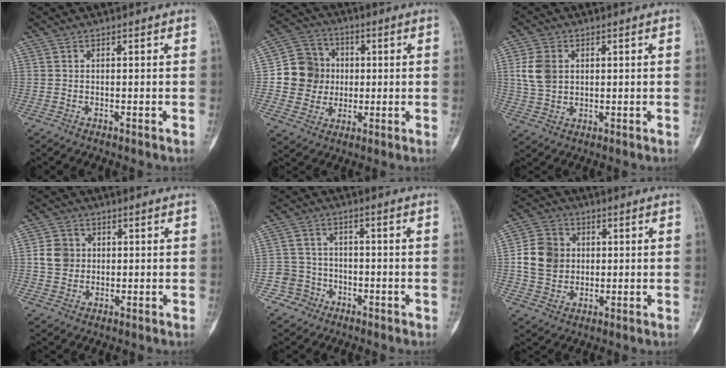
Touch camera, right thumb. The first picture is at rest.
{"total": 12.1, "force": [0.2, 11.4, 4.2], "torque": [-0.035, 0.018, 0.005]}
{"total": 7.0, "force": [1.3, 5.4, 4.3], "torque": [-0.074, -0.001, 0.026]}
{"total": 5.8, "force": [0.5, 5.2, 2.4], "torque": [-0.020, 0.004, 0.004]}
{"total": 6.0, "force": [-3.0, 5.2, -0.4], "torque": [0.048, 0.028, -0.056]}
{"total": 10.4, "force": [0.7, 9.0, 5.2], "torque": [-0.070, 0.008, 0.010]}